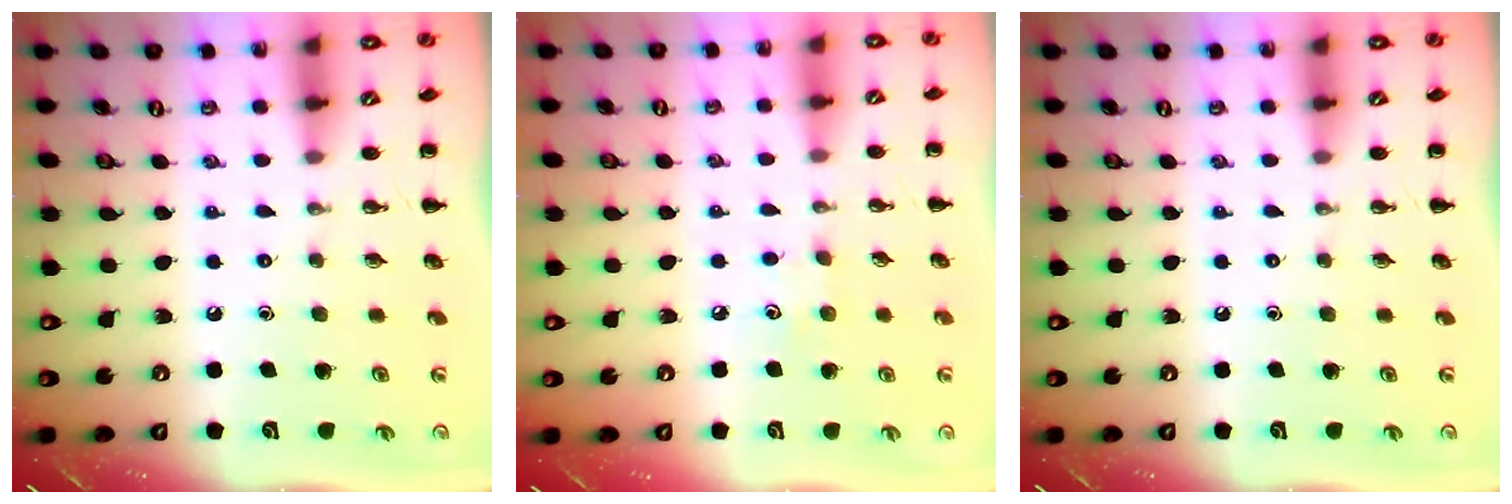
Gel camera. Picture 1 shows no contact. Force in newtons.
{"total": 4.4, "press": 4.2, "slide": 1.1}
{"total": 0.0}